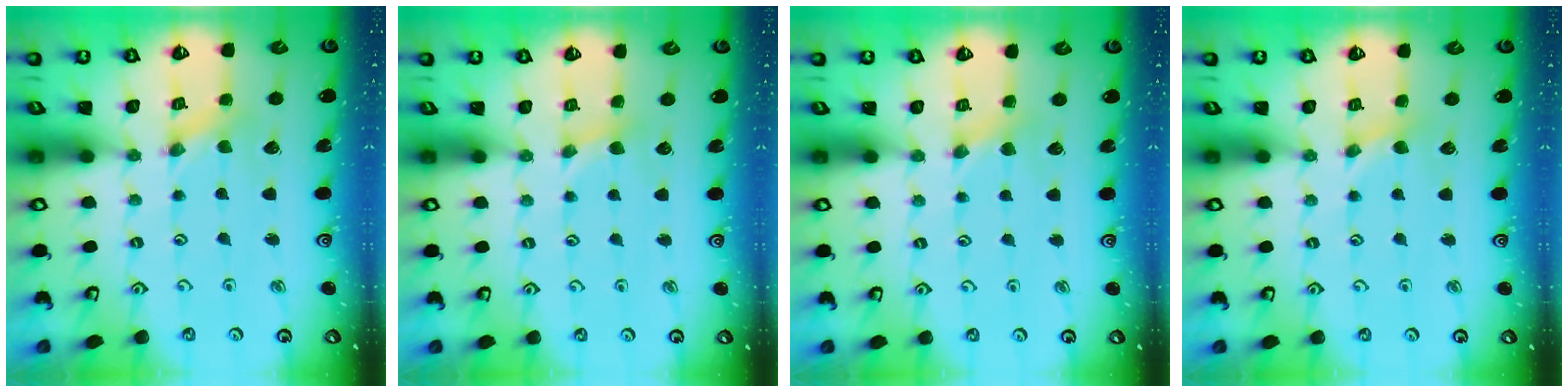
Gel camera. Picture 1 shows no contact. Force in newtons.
{"total": 2.1, "press": 2.0, "slide": 0.3}
{"total": 2.5, "press": 2.5, "slide": 0.3}
{"total": 2.8, "press": 2.8, "slide": 0.5}